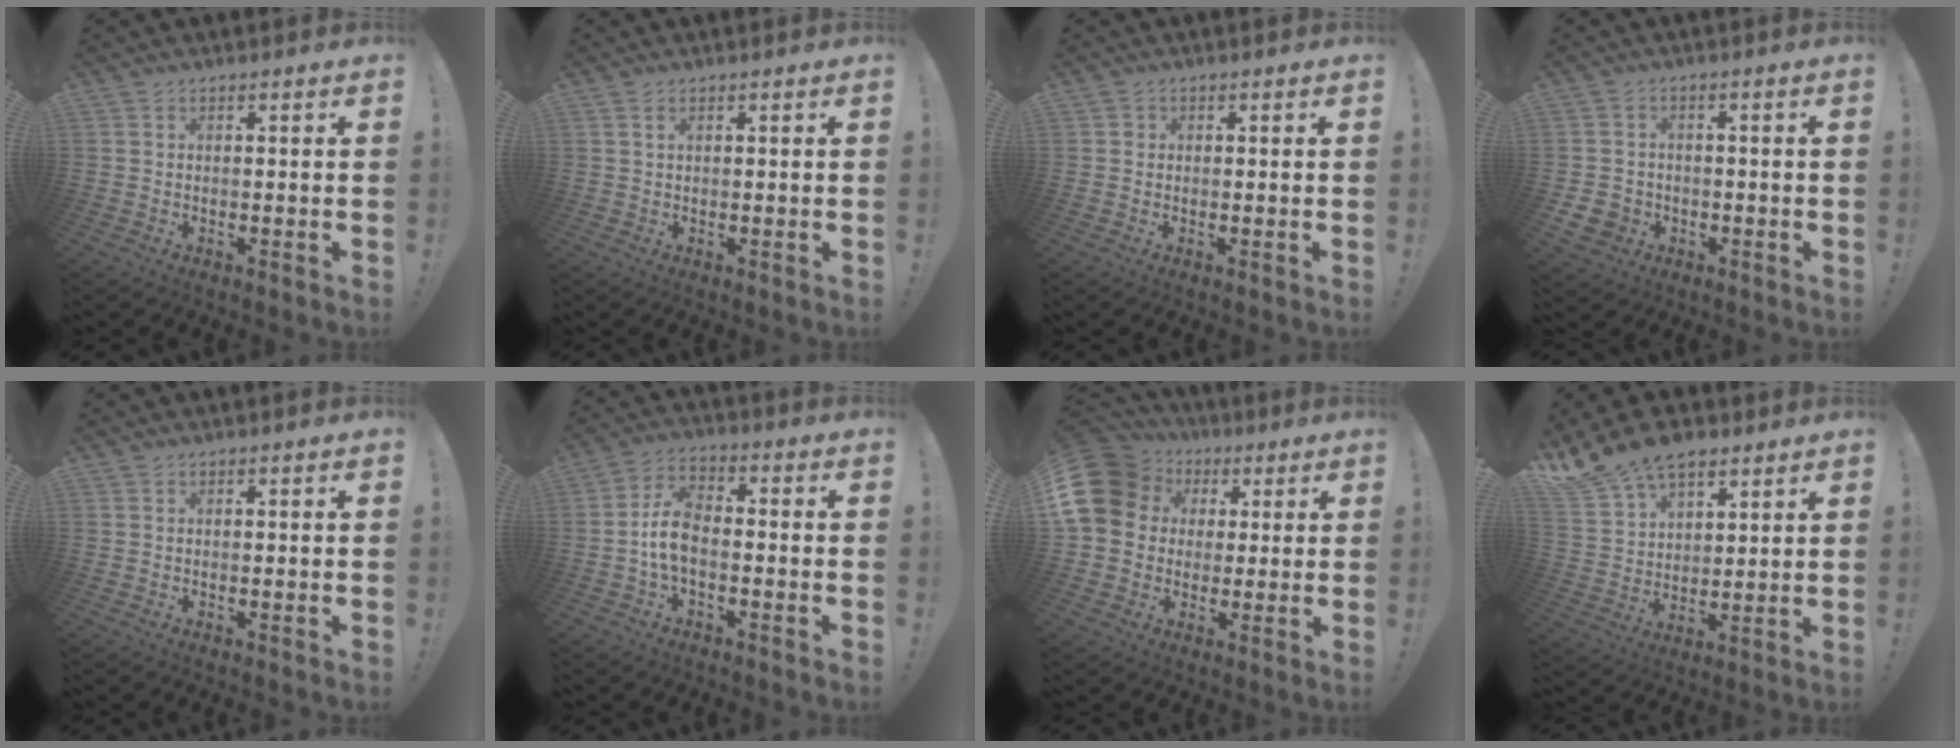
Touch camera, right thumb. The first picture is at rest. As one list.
[{"total": 1.1, "force": [0.7, 0.3, 0.8], "torque": [-0.011, -0.001, 0.011]}, {"total": 0.9, "force": [0.2, 0.9, 0.2], "torque": [0.003, 0.001, 0.002]}, {"total": 5.5, "force": [-2.2, 4.7, 1.9], "torque": [-0.045, 0.014, -0.038]}, {"total": 0.0}, {"total": 8.8, "force": [-1.9, 4.9, 7.0], "torque": [-0.155, 0.007, -0.033]}, {"total": 15.8, "force": [3.9, 13.1, 7.8], "torque": [-0.156, -0.004, 0.080]}, {"total": 13.5, "force": [10.2, 7.2, 5.2], "torque": [-0.106, -0.064, 0.196]}]